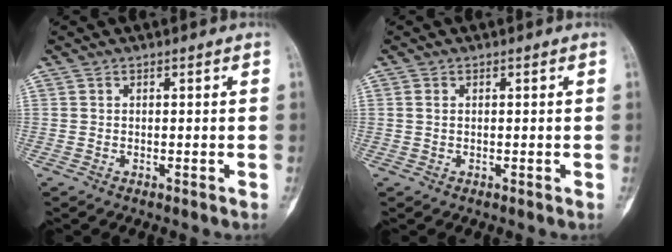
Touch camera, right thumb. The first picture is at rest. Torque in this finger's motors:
{"motor_torque": [0.39, 0.02, 0.19, 0.32, 0.07]}